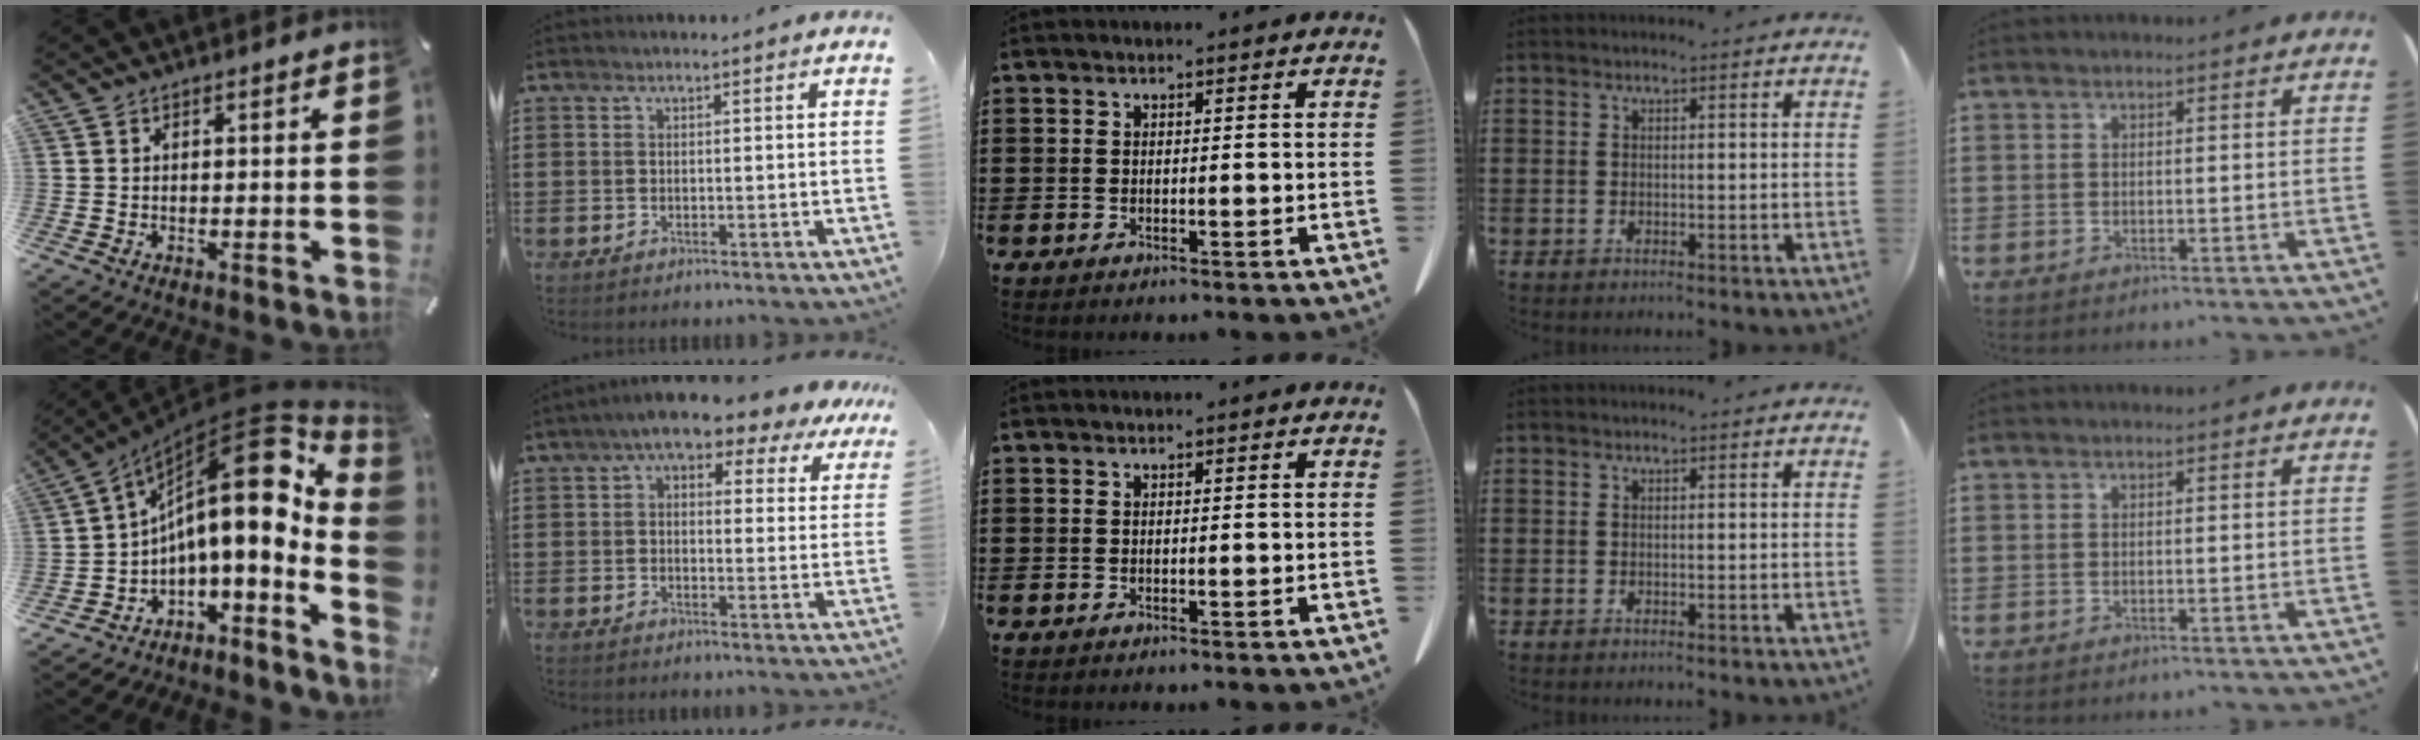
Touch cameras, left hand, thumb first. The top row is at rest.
{"thumb": {"total": 19.2, "force": [6.8, 7.8, 16.1], "torque": [-0.235, -0.068, 0.110]}, "index": {"total": 6.4, "force": [4.8, 1.8, 3.9], "torque": [-0.077, -0.015, 0.078]}}